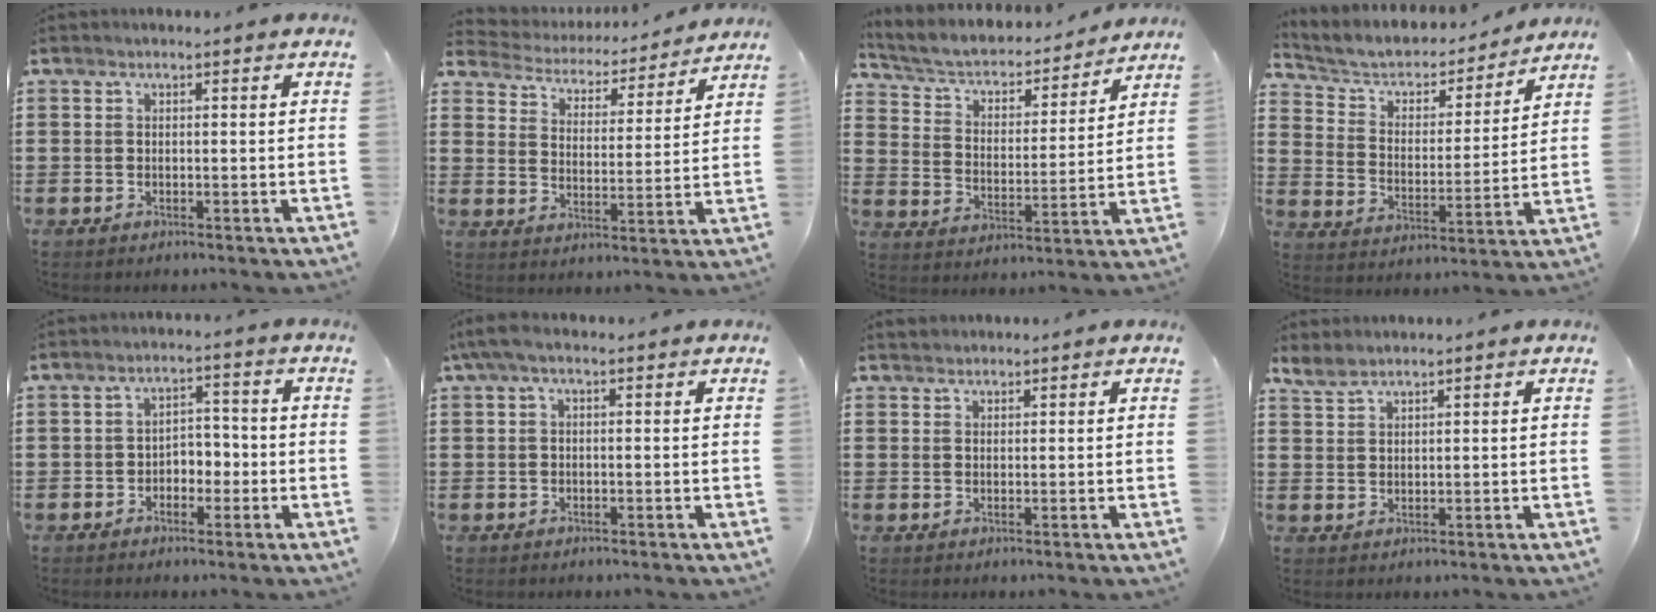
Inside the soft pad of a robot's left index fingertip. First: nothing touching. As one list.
[{"total": 3.6, "force": [3.6, 0.6, 0.0], "torque": [-0.027, -0.033, 0.054]}, {"total": 4.1, "force": [3.5, 1.5, 1.4], "torque": [-0.050, -0.028, 0.051]}, {"total": 4.8, "force": [4.3, 1.9, 1.1], "torque": [-0.051, -0.035, 0.066]}, {"total": 3.1, "force": [-1.6, 2.1, 1.5], "torque": [-0.037, 0.007, -0.038]}, {"total": 2.0, "force": [-0.3, 0.5, 1.9], "torque": [-0.041, -0.002, -0.010]}, {"total": 1.3, "force": [1.2, 0.4, -0.1], "torque": [-0.003, 0.000, 0.025]}, {"total": 2.5, "force": [2.3, 0.7, 0.8], "torque": [-0.022, 0.000, 0.044]}]